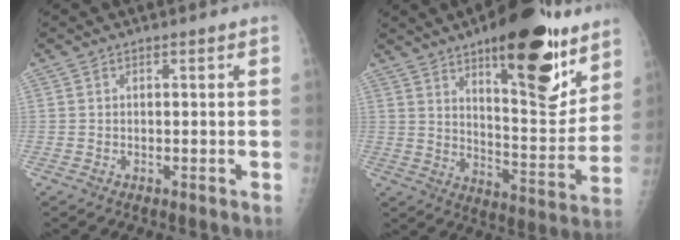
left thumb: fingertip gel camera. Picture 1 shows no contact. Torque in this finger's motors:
{"motor_torque": [2.58, 1.17, 1.53, -1.24, 0.53]}